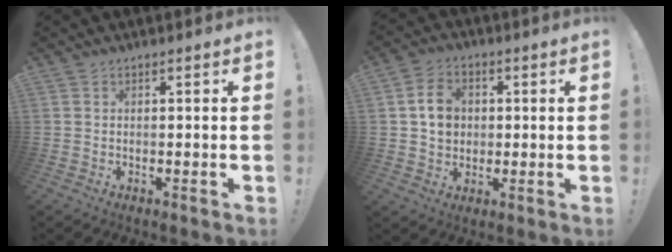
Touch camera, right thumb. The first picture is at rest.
{"total": 9.0, "force": [1.5, 7.5, 4.7], "torque": [-0.053, 0.005, 0.032]}